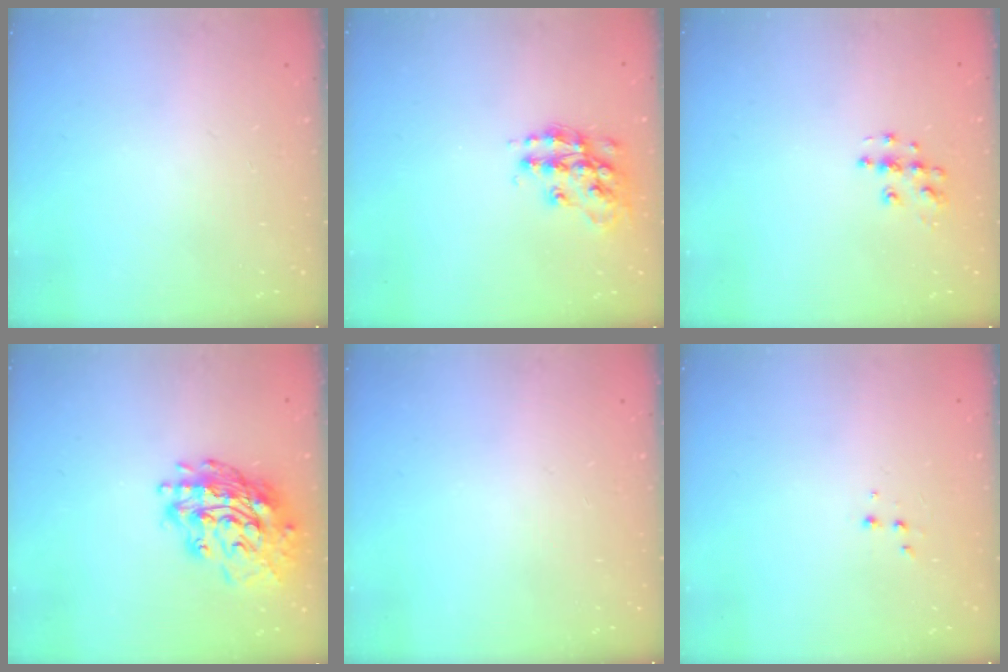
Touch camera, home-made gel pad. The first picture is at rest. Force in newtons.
{"total": 13.7, "press": 13.7, "slide": 0.9}
{"total": 7.9, "press": 7.9, "slide": 0.4}
{"total": 20.0, "press": 19.9, "slide": 2.0}
{"total": 0.0}
{"total": 1.9, "press": 1.9, "slide": 0.2}